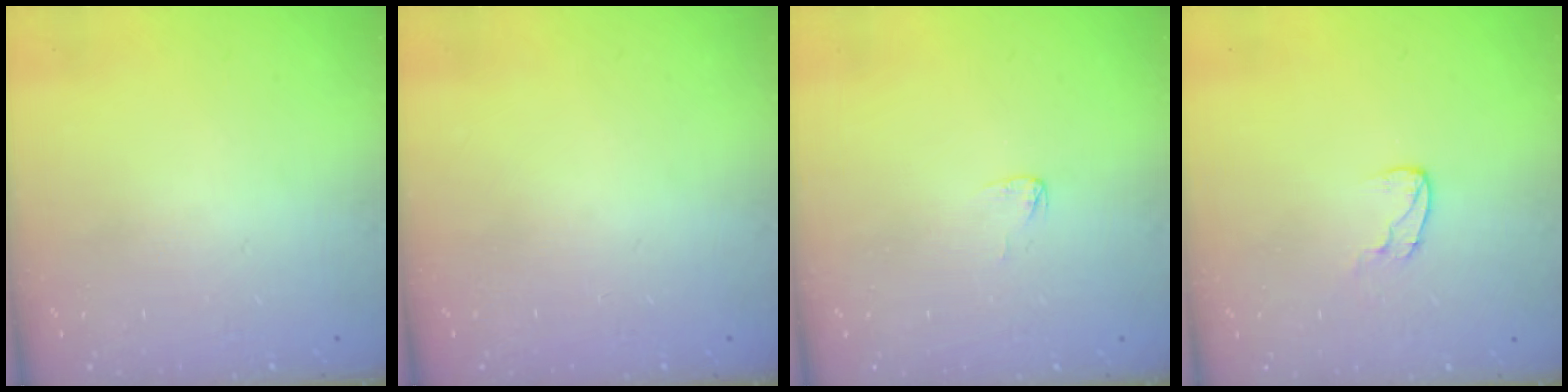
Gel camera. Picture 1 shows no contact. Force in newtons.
{"total": 0.0}
{"total": 2.9, "press": 2.9, "slide": 0.2}
{"total": 4.6, "press": 4.6, "slide": 0.5}